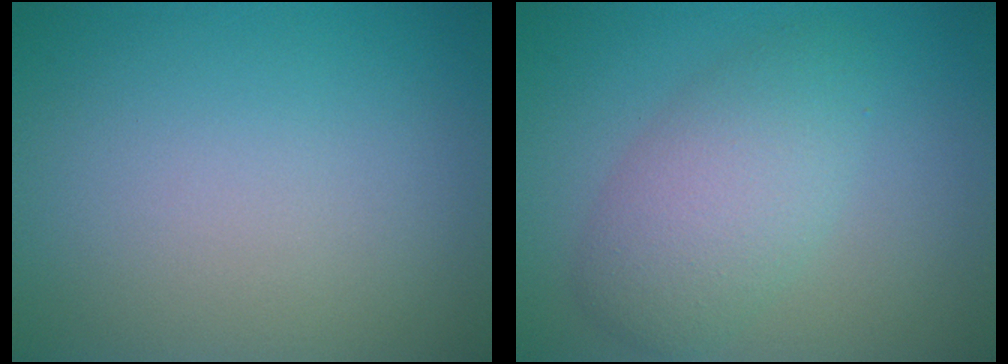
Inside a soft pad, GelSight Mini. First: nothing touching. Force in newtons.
{"total": 4.5, "press": 4.5, "slide": 0.1}